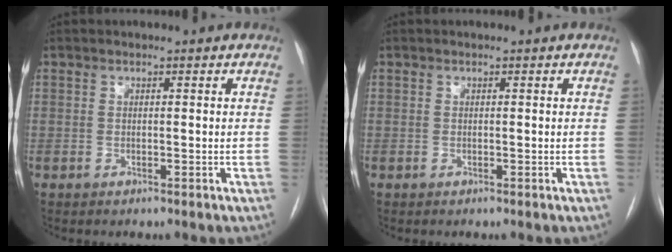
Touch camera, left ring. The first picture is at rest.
{"total": 0.0}